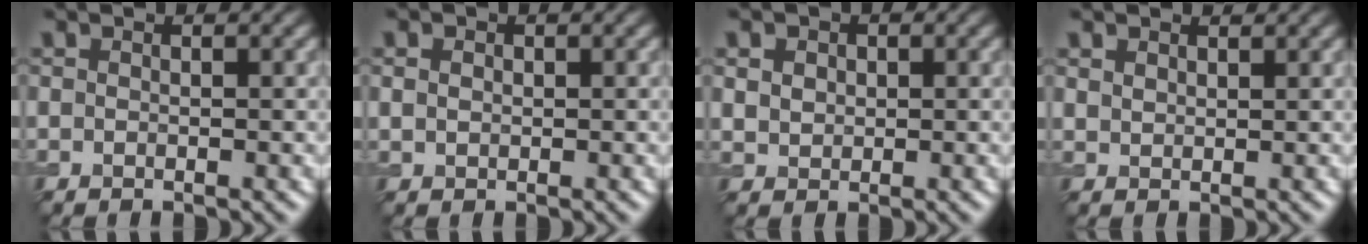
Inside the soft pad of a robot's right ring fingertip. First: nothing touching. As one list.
[{"total": 1.1, "force": [0.2, 0.9, 0.5], "torque": [-0.010, 0.000, 0.005]}, {"total": 3.3, "force": [1.4, 2.6, 1.5], "torque": [-0.036, 0.008, 0.019]}, {"total": 1.6, "force": [1.4, 0.7, 0.4], "torque": [-0.013, 0.002, 0.027]}]